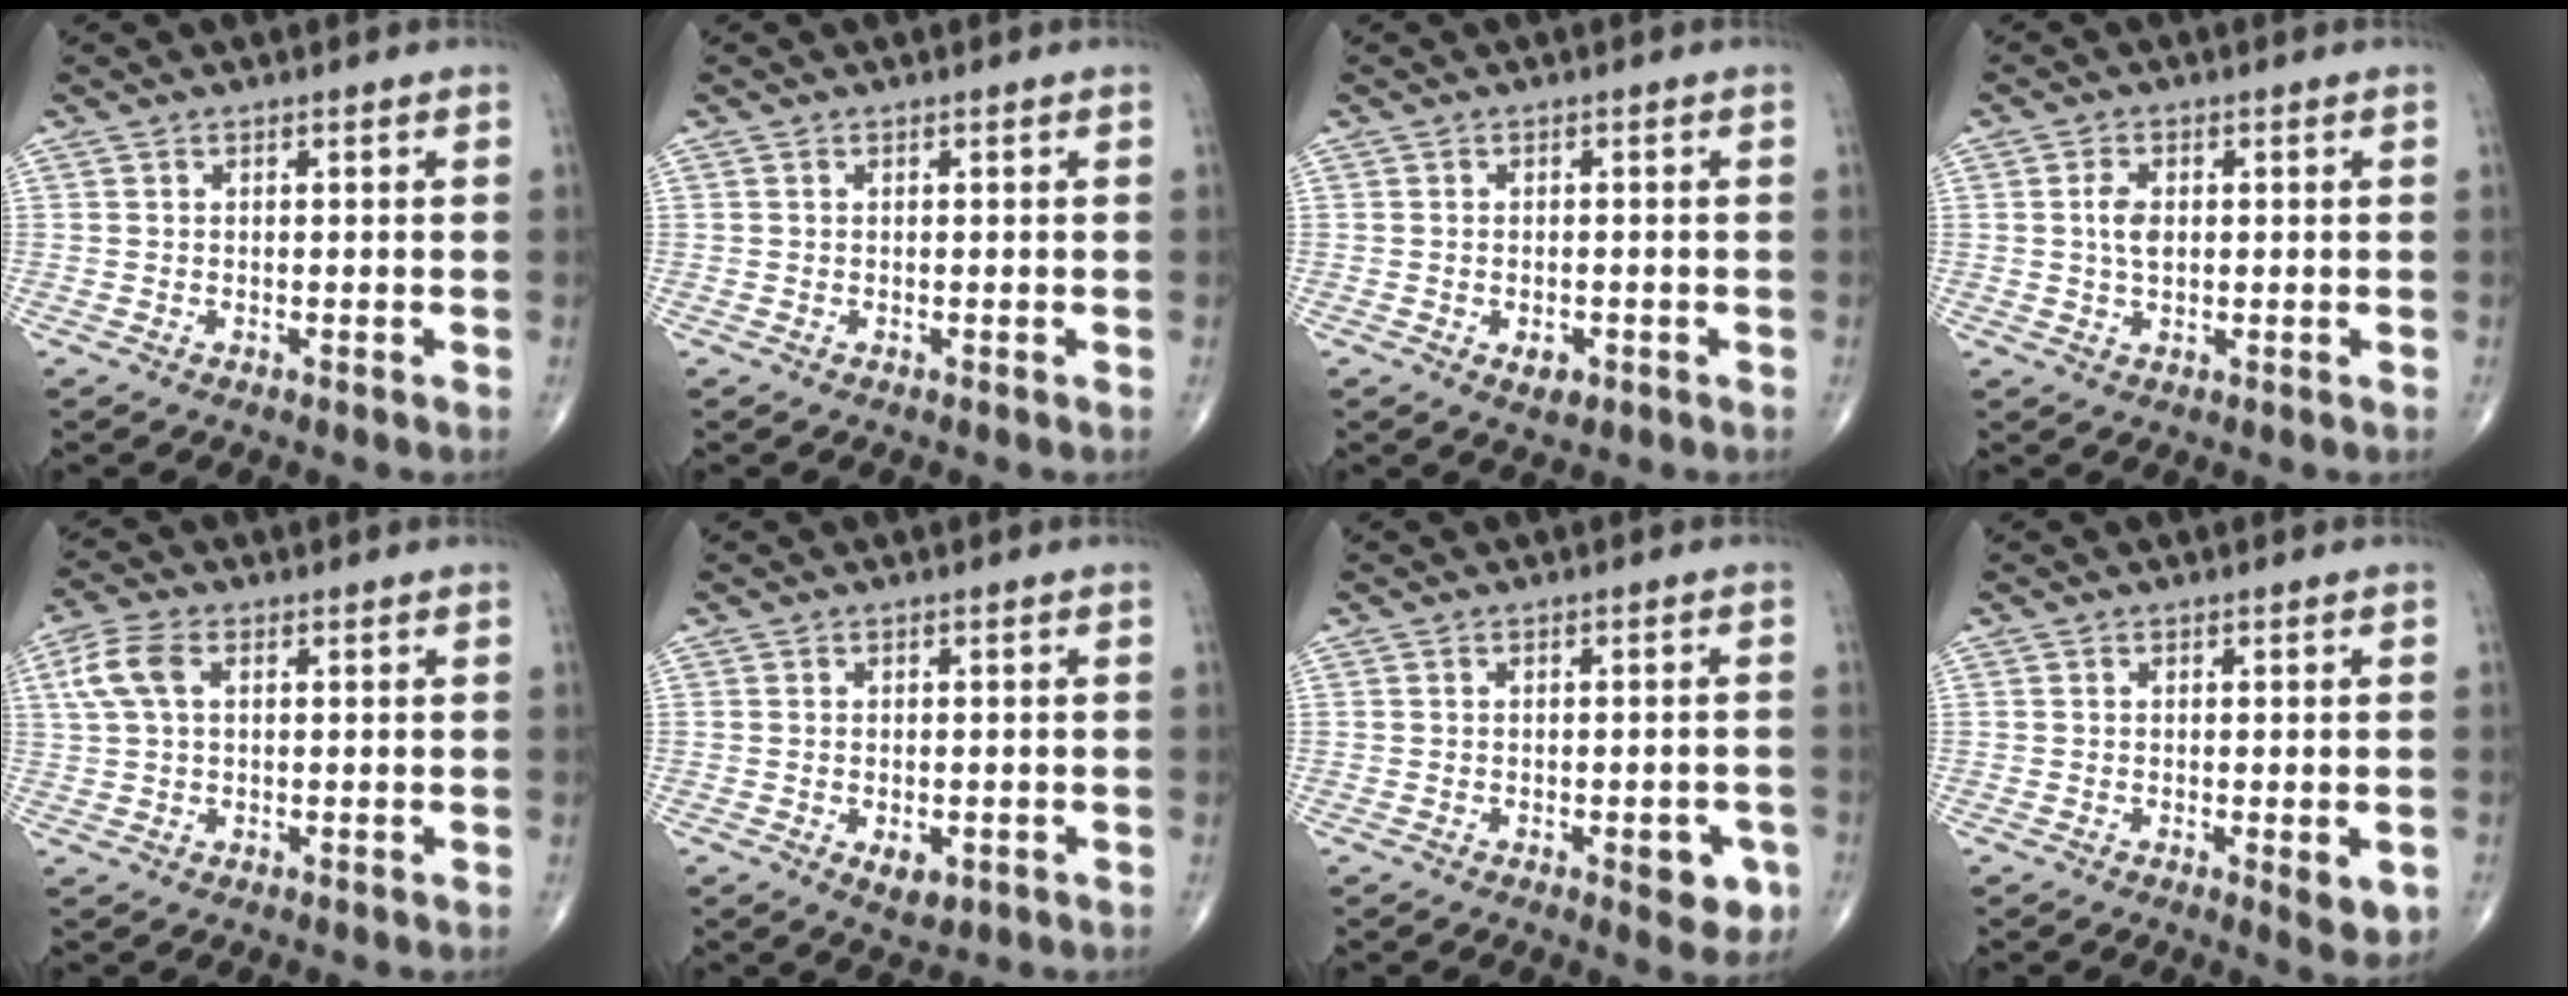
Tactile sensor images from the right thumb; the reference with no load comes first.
{"total": 0.0}
{"total": 2.6, "force": [-1.1, 1.5, 1.8], "torque": [-0.021, 0.002, -0.012]}
{"total": 3.8, "force": [0.4, 2.3, 3.0], "torque": [-0.056, 0.000, 0.006]}
{"total": 6.3, "force": [1.7, 3.7, 4.9], "torque": [-0.119, 0.015, 0.033]}
{"total": 3.4, "force": [-1.1, 1.9, 2.6], "torque": [-0.034, -0.001, -0.009]}
{"total": 5.3, "force": [-2.0, 2.3, 4.3], "torque": [-0.033, 0.002, -0.021]}
{"total": 4.0, "force": [-1.0, 1.3, 3.6], "torque": [-0.043, -0.010, -0.010]}